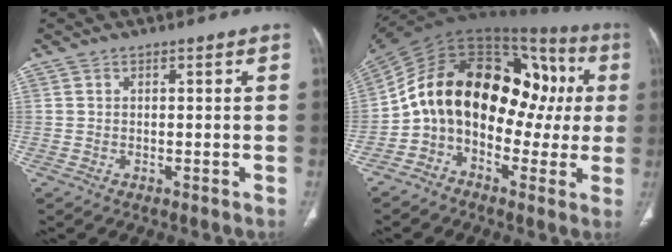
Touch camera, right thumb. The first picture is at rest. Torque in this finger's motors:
{"motor_torque": [2.50, 2.51, 1.60, -1.18, 0.29]}